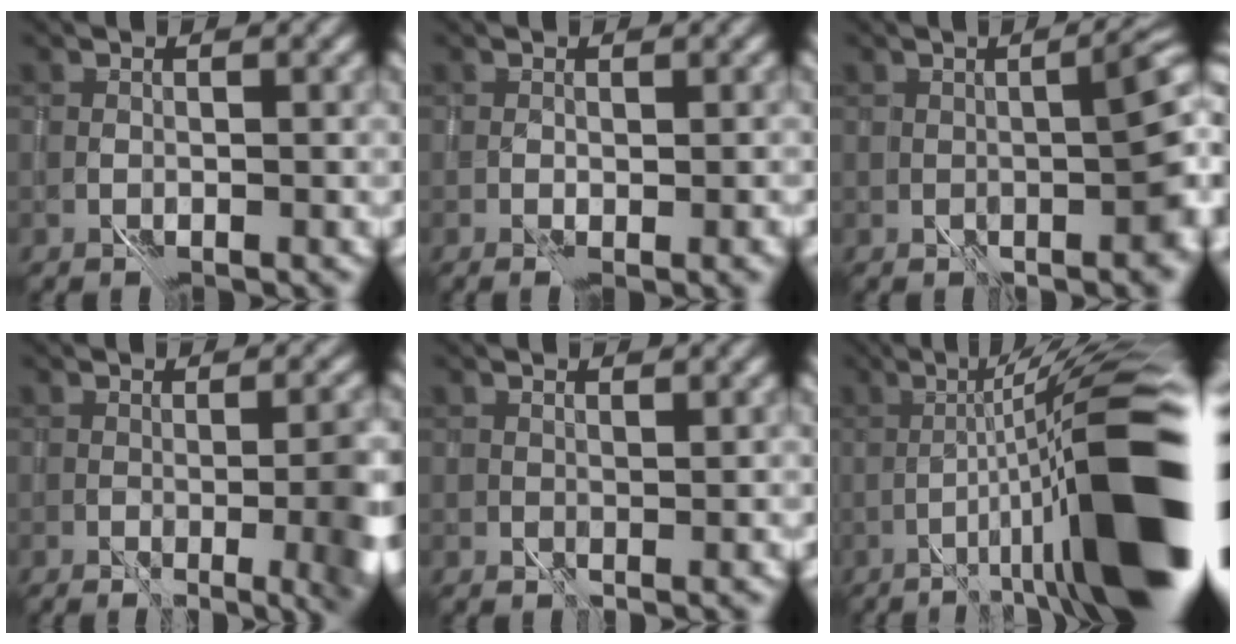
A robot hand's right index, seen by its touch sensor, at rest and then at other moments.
{"total": 2.0, "force": [-0.5, 0.5, 1.9], "torque": [-0.030, -0.004, 0.004]}
{"total": 6.6, "force": [0.0, 1.6, 6.4], "torque": [-0.063, 0.013, 0.006]}
{"total": 7.6, "force": [-1.0, 2.9, 7.0], "torque": [-0.058, -0.003, 0.010]}
{"total": 1.5, "force": [1.5, -0.2, 0.1], "torque": [0.000, 0.004, 0.027]}
{"total": 15.2, "force": [-2.5, 2.0, 14.8], "torque": [-0.203, 0.038, -0.031]}